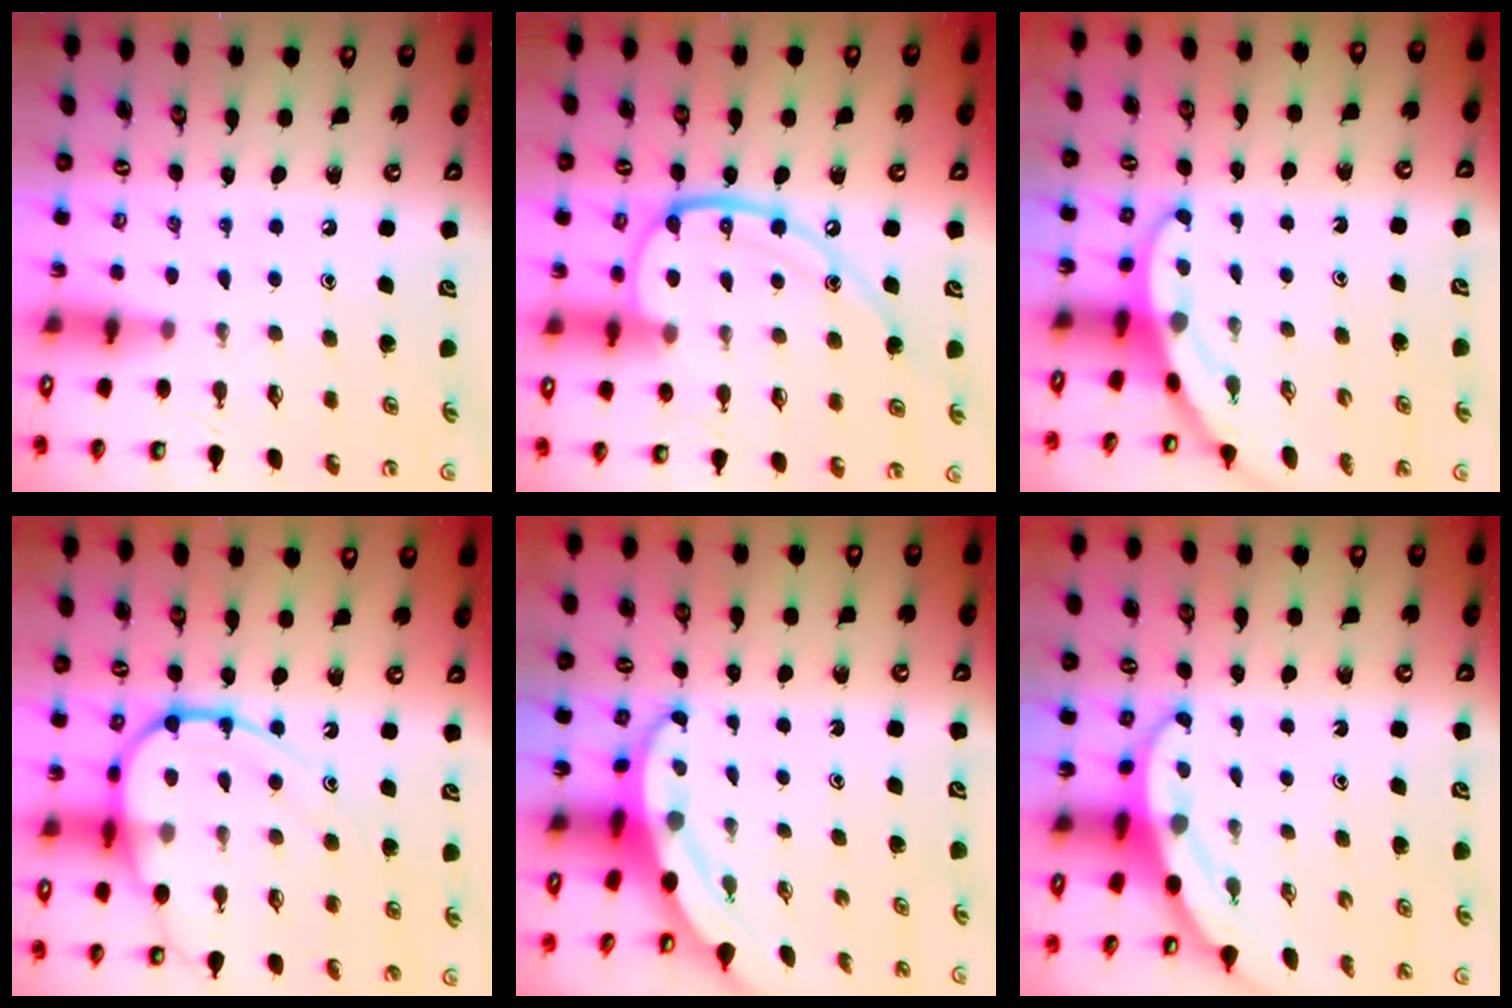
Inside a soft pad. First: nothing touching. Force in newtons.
{"total": 14.5, "press": 14.5, "slide": 0.8}
{"total": 3.4, "press": 3.4, "slide": 0.2}
{"total": 13.5, "press": 13.4, "slide": 1.2}
{"total": 3.9, "press": 3.8, "slide": 0.5}
{"total": 3.3, "press": 3.3, "slide": 0.1}